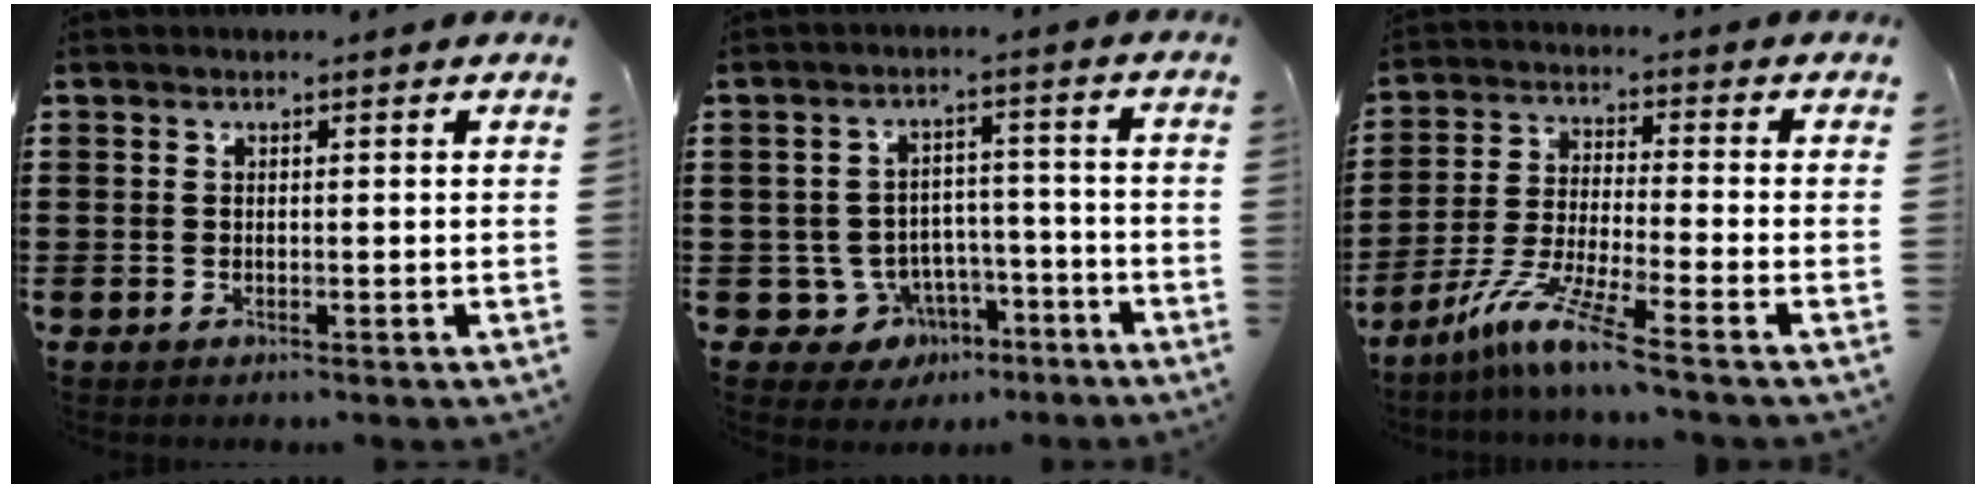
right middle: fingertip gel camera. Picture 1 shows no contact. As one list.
[{"total": 5.5, "force": [-3.2, 4.3, 1.3], "torque": [-0.043, 0.012, -0.057]}, {"total": 8.3, "force": [-6.2, -0.2, 5.6], "torque": [-0.125, -0.019, -0.123]}]